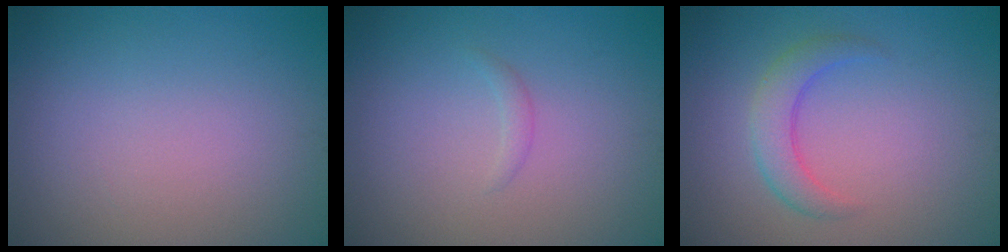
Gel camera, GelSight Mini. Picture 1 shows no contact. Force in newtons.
{"total": 0.7, "press": 0.7, "slide": 0.1}
{"total": 2.8, "press": 2.7, "slide": 0.2}